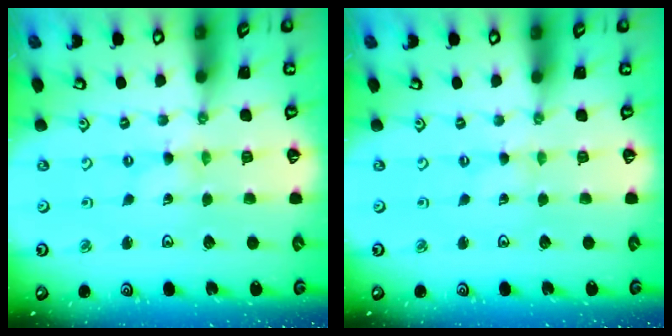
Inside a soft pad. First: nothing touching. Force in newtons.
{"total": 0.0}